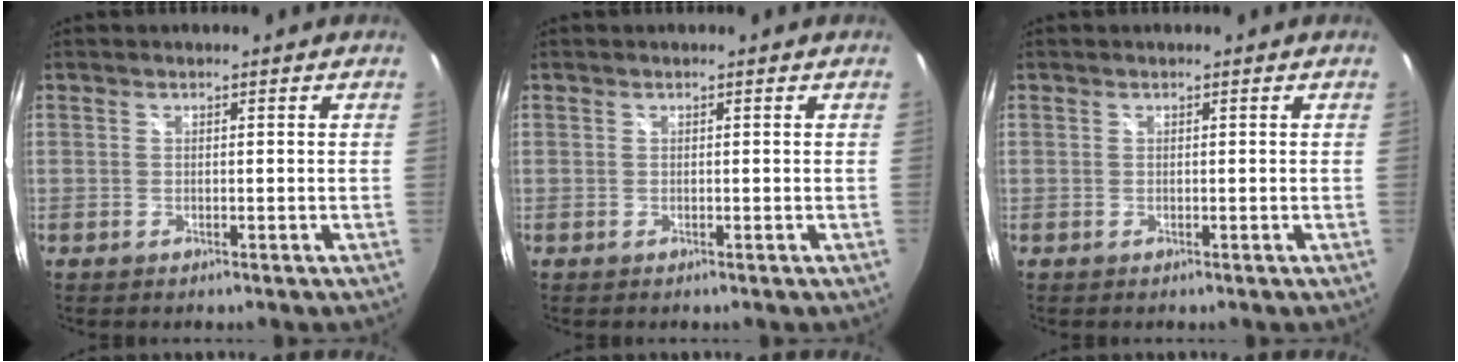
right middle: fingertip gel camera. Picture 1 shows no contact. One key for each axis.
{"total": 0.0}
{"total": 0.0}